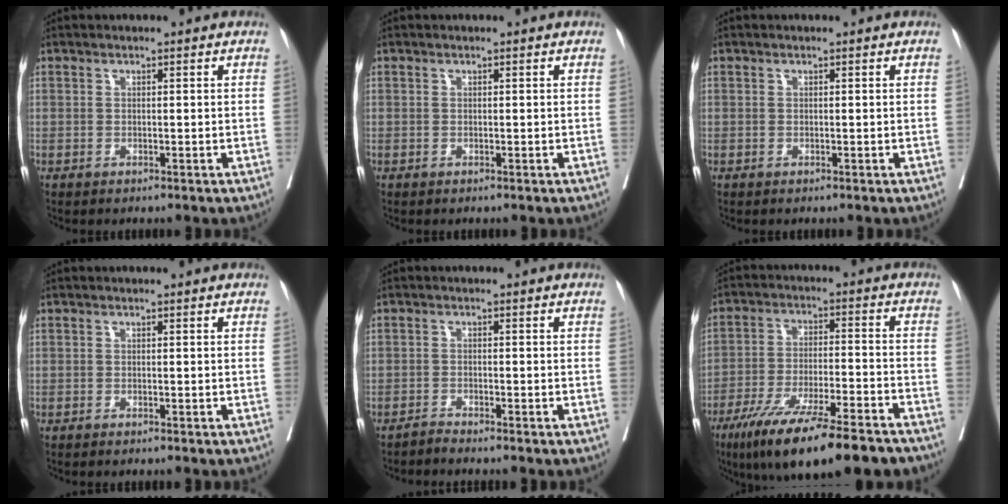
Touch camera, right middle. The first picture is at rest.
{"total": 0.0}
{"total": 0.0}
{"total": 1.5, "force": [-1.3, -0.1, 0.7], "torque": [-0.009, -0.001, -0.017]}
{"total": 1.5, "force": [-1.4, -0.6, 0.1], "torque": [-0.001, -0.001, -0.030]}
{"total": 19.5, "force": [-14.5, 2.7, 12.8], "torque": [-0.182, -0.029, -0.232]}